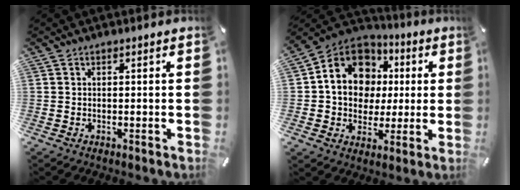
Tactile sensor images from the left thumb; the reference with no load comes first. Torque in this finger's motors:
{"motor_torque": [1.00, 0.98, 0.38, -0.09, 0.27]}